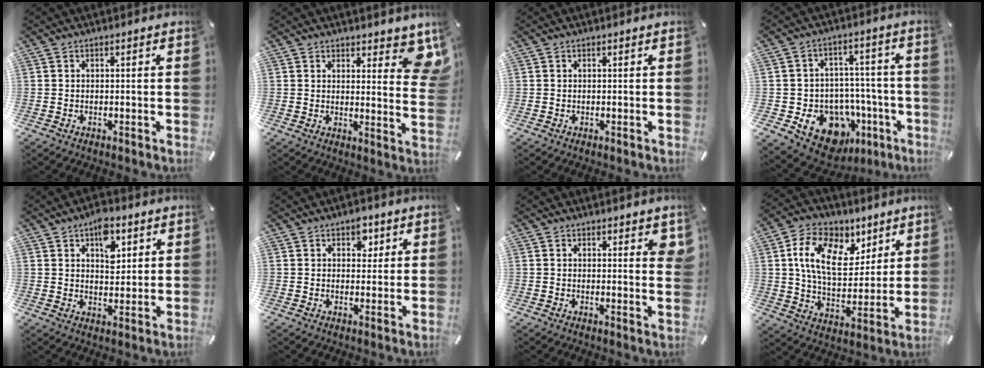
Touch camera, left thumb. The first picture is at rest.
{"total": 7.5, "force": [5.1, 3.3, 4.4], "torque": [-0.032, -0.037, 0.086]}
{"total": 0.0}
{"total": 15.4, "force": [-7.4, 11.5, 7.2], "torque": [-0.088, 0.047, -0.109]}
{"total": 8.6, "force": [4.1, 5.4, 5.3], "torque": [-0.059, -0.012, 0.067]}
{"total": 4.4, "force": [2.1, 3.0, 2.3], "torque": [-0.010, -0.009, 0.029]}
{"total": 3.0, "force": [1.9, 1.4, 1.8], "torque": [-0.007, -0.011, 0.029]}
{"total": 16.0, "force": [6.6, 10.5, 10.0], "torque": [-0.167, -0.013, 0.123]}